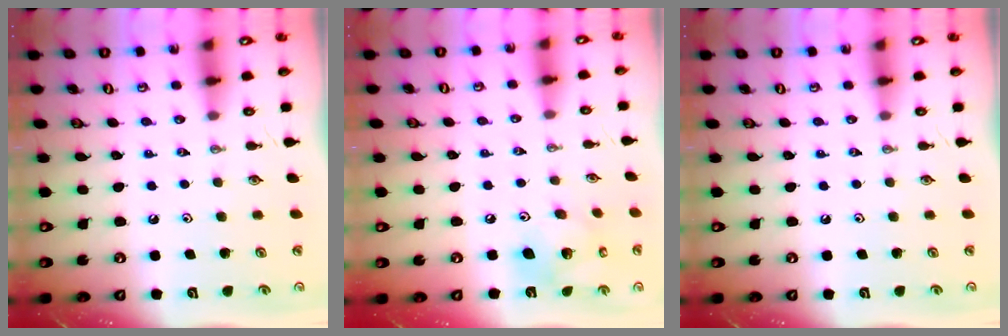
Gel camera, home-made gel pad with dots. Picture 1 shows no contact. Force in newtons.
{"total": 15.3, "press": 15.0, "slide": 3.3}
{"total": 0.0}